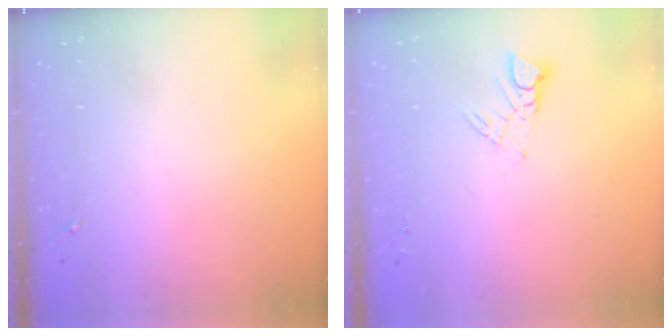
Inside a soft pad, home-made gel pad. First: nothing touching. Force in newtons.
{"total": 5.0, "press": 5.0, "slide": 0.3}